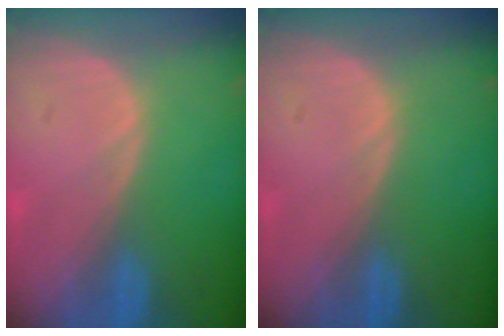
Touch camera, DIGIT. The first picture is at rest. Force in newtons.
{"total": 0.0}